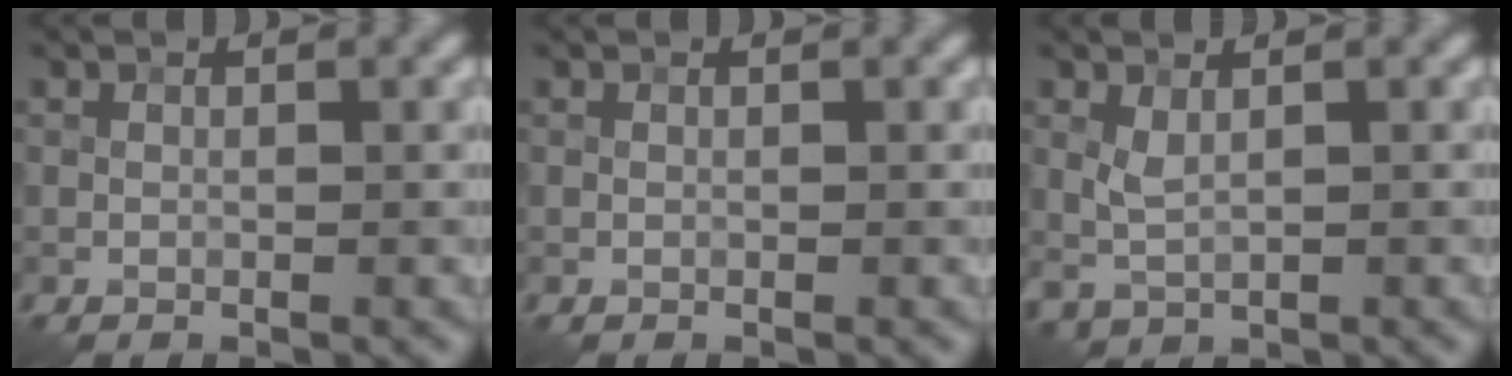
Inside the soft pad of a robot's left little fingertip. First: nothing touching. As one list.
[{"total": 0.0}, {"total": 1.4, "force": [0.5, 0.7, 1.2], "torque": [-0.030, -0.002, 0.016]}]